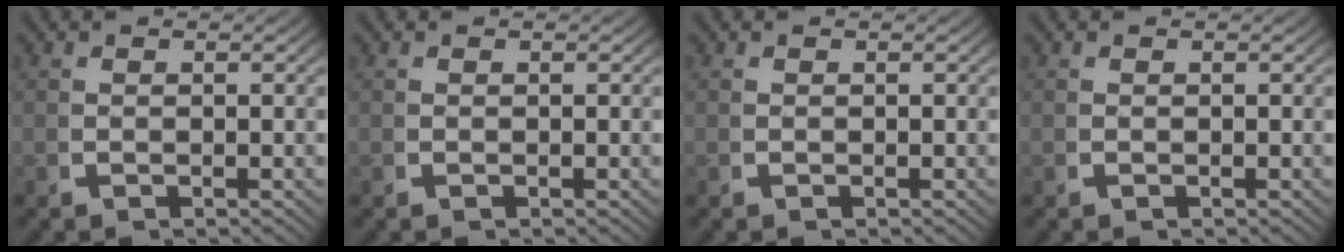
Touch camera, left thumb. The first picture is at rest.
{"total": 0.0}
{"total": 0.0}
{"total": 0.0}